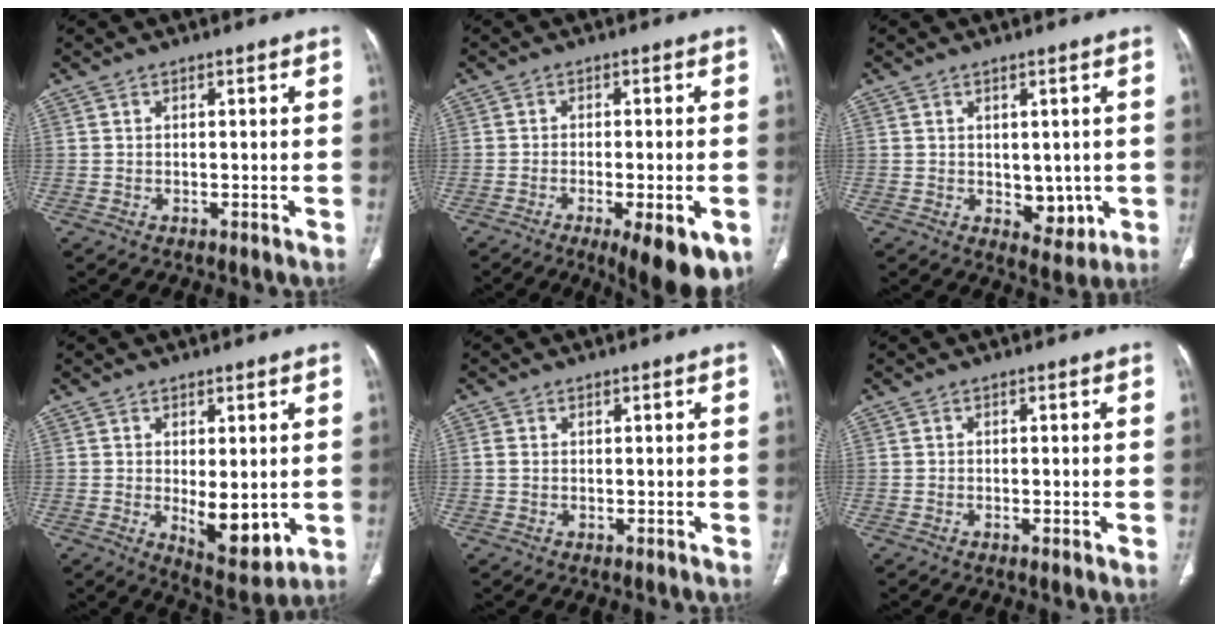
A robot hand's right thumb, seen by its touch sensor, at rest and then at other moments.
{"total": 12.5, "force": [-6.0, 3.7, 10.4], "torque": [-0.116, 0.000, -0.077]}
{"total": 5.3, "force": [-0.3, 3.6, 3.9], "torque": [-0.026, -0.011, 0.011]}
{"total": 8.3, "force": [-0.6, 3.7, 7.4], "torque": [-0.087, -0.023, 0.007]}
{"total": 1.0, "force": [0.3, 0.8, 0.6], "torque": [-0.017, 0.002, 0.007]}
{"total": 0.8, "force": [-0.2, 0.1, 0.8], "torque": [-0.019, -0.004, -0.005]}